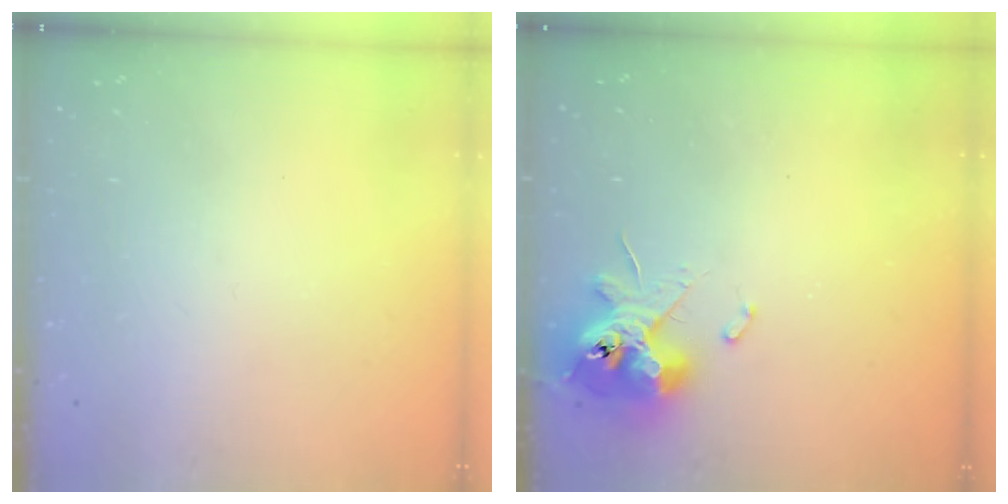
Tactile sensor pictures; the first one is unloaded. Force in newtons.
{"total": 13.1, "press": 13.0, "slide": 1.7}